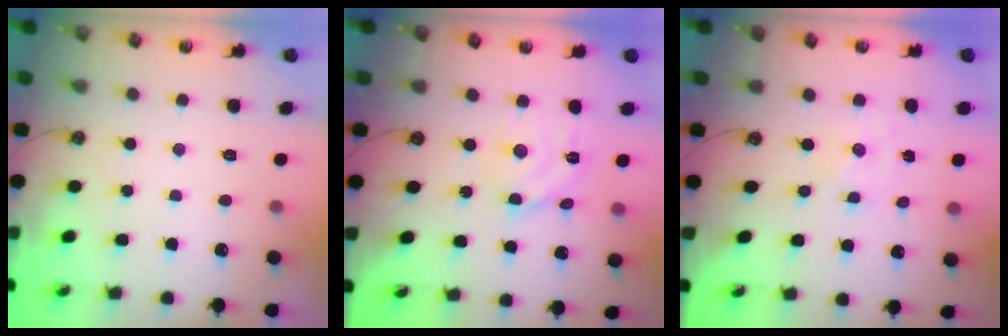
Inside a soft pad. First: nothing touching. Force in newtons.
{"total": 10.5, "press": 10.5, "slide": 0.8}
{"total": 0.0}